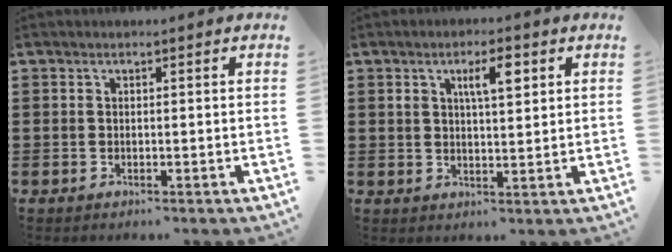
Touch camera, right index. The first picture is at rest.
{"total": 4.8, "force": [2.1, 1.5, 4.1], "torque": [-0.070, 0.004, 0.031]}